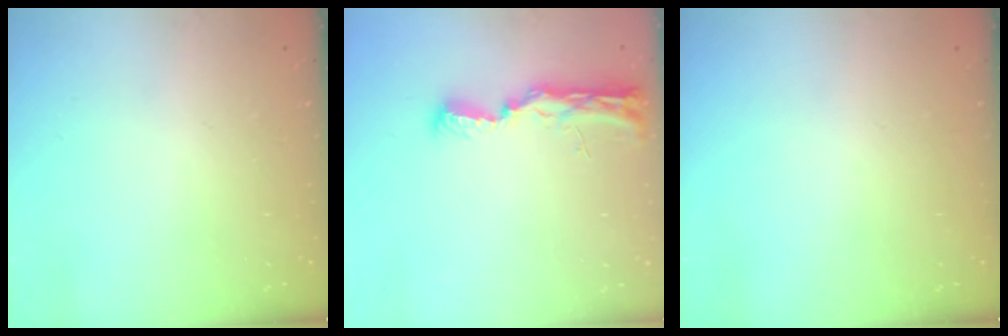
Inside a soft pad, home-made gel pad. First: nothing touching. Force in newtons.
{"total": 11.2, "press": 9.8, "slide": 5.4}
{"total": 0.0}